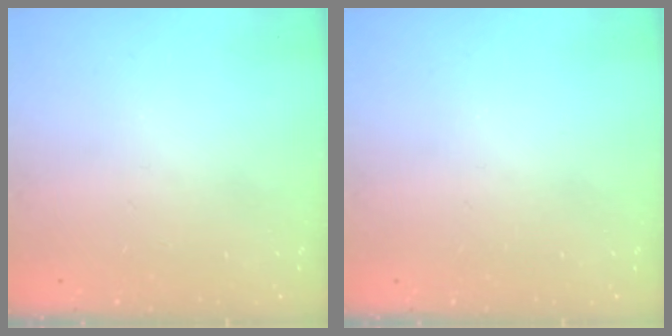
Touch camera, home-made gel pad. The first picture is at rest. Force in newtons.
{"total": 0.0}